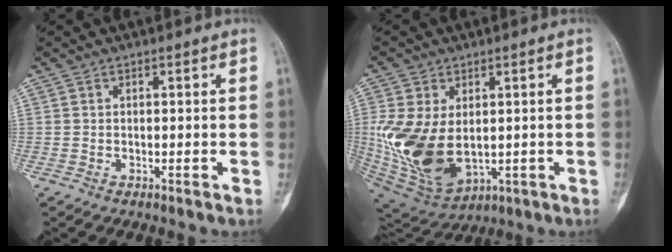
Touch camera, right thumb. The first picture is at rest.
{"total": 18.0, "force": [-0.2, 11.4, 13.9], "torque": [-0.298, -0.018, 0.027]}